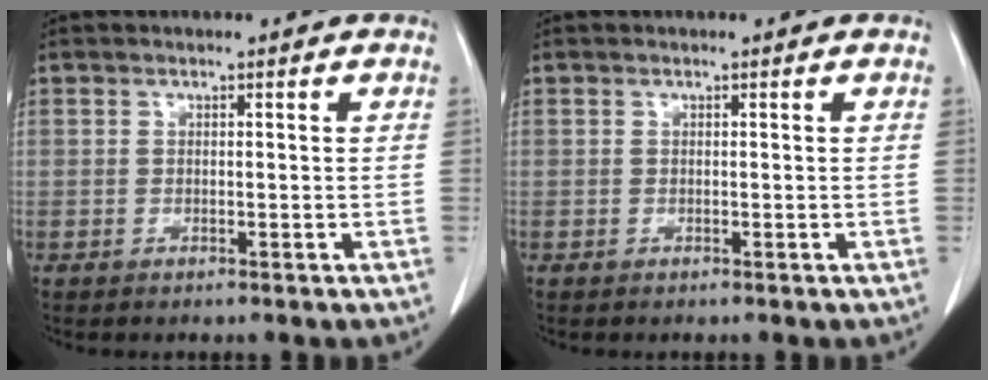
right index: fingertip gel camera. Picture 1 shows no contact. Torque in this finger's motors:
{"motor_torque": [0.01, -0.01, 0.04, -0.01]}